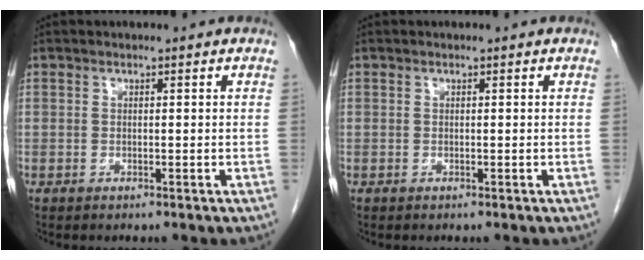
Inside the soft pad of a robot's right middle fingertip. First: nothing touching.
{"total": 0.0}